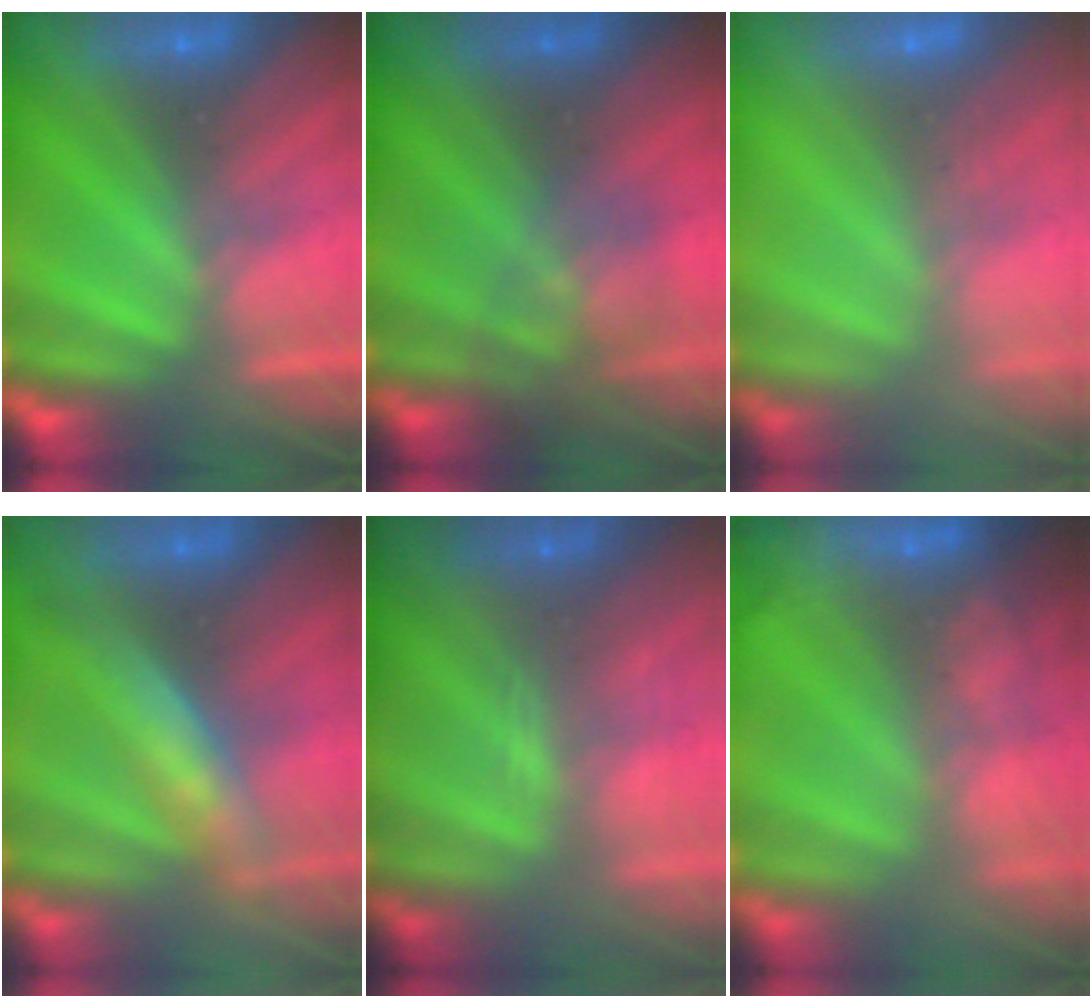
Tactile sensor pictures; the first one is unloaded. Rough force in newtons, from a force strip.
{"total": 1.8}
{"total": 2.5}
{"total": 4.6}
{"total": 2.6}
{"total": 6.9}